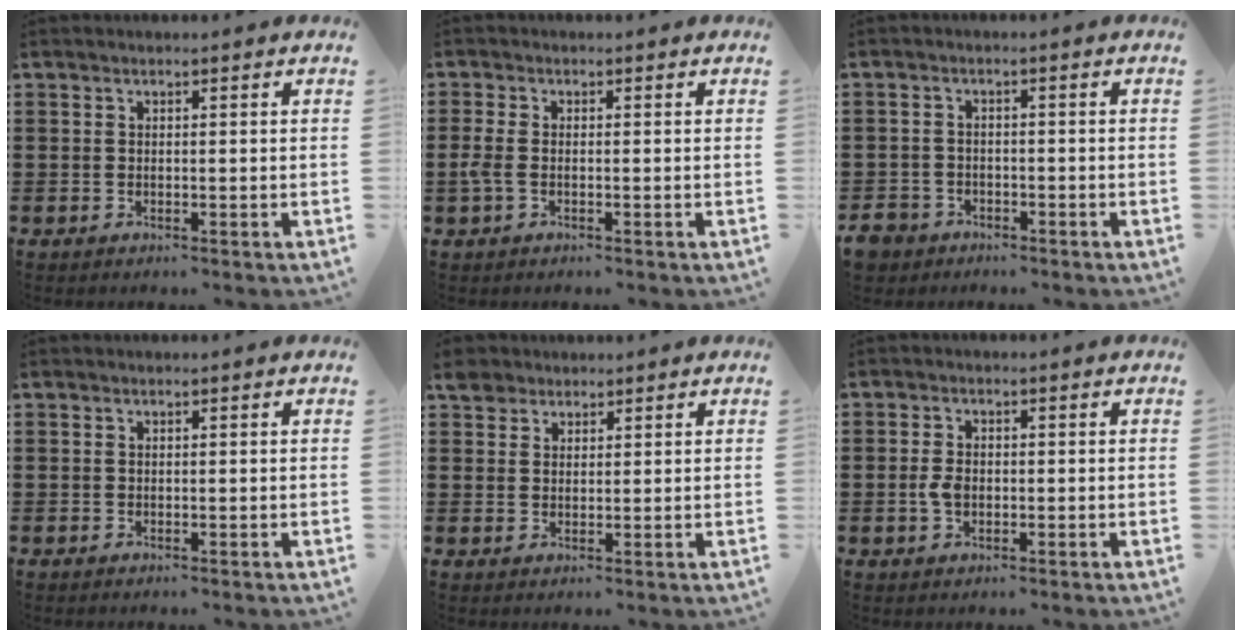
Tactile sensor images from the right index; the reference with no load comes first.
{"total": 2.6, "force": [-0.9, 1.1, 2.1], "torque": [-0.059, -0.008, -0.021]}
{"total": 3.2, "force": [-2.8, 1.5, 0.2], "torque": [-0.024, -0.004, -0.064]}
{"total": 0.0}
{"total": 3.9, "force": [2.9, 2.6, 0.9], "torque": [-0.024, 0.011, 0.053]}
{"total": 2.8, "force": [-0.4, 1.8, 2.1], "torque": [-0.048, 0.001, -0.010]}